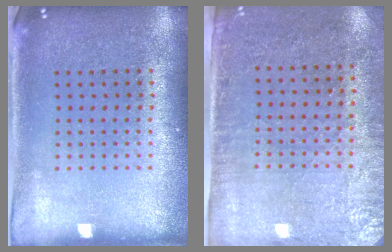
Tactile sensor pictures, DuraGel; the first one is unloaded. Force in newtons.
{"total": 2.8, "press": 2.4, "slide": 1.4}